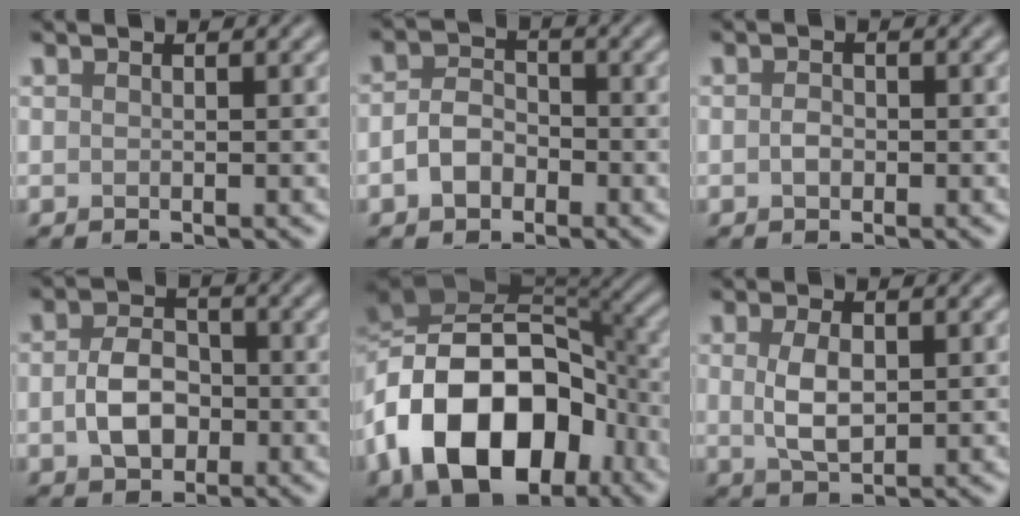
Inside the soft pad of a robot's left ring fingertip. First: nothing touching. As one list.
[{"total": 3.0, "force": [-1.1, 2.2, 1.7], "torque": [-0.033, 0.003, -0.028]}, {"total": 1.1, "force": [-0.2, 0.8, 0.7], "torque": [-0.015, -0.002, -0.007]}, {"total": 4.2, "force": [-0.7, 2.9, 2.9], "torque": [-0.055, 0.000, -0.017]}, {"total": 15.7, "force": [-5.8, 10.0, 10.7], "torque": [-0.186, -0.001, -0.114]}, {"total": 3.5, "force": [0.4, 1.9, 2.9], "torque": [-0.066, -0.003, 0.011]}]